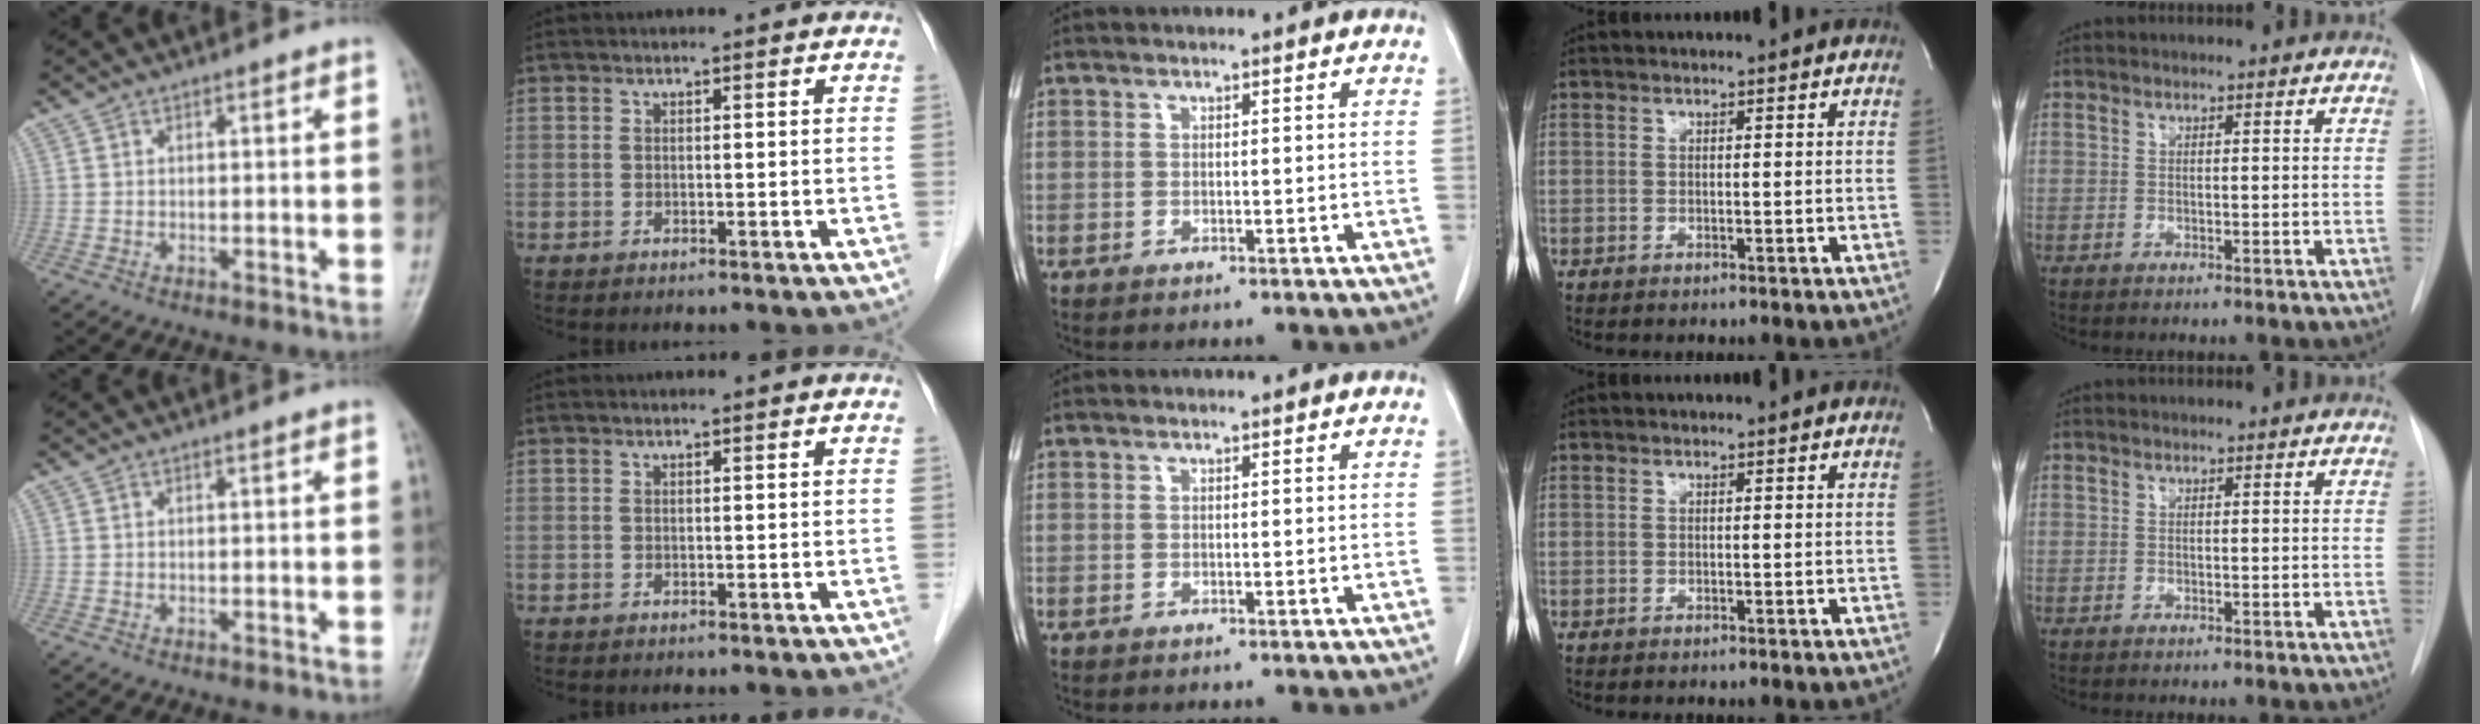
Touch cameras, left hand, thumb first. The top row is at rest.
{}